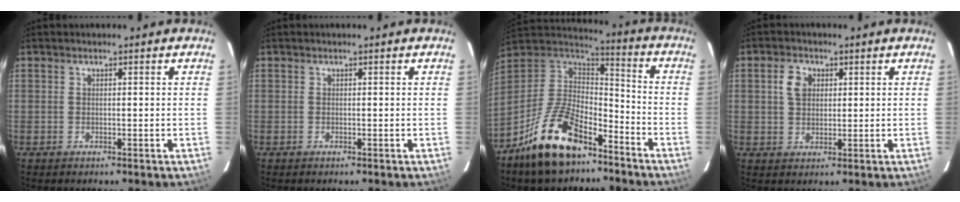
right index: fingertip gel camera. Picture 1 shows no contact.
{"total": 0.0}
{"total": 19.1, "force": [-12.7, 8.8, 11.3], "torque": [-0.238, 0.005, -0.225]}
{"total": 4.2, "force": [1.3, 3.1, 2.5], "torque": [-0.043, 0.012, 0.025]}